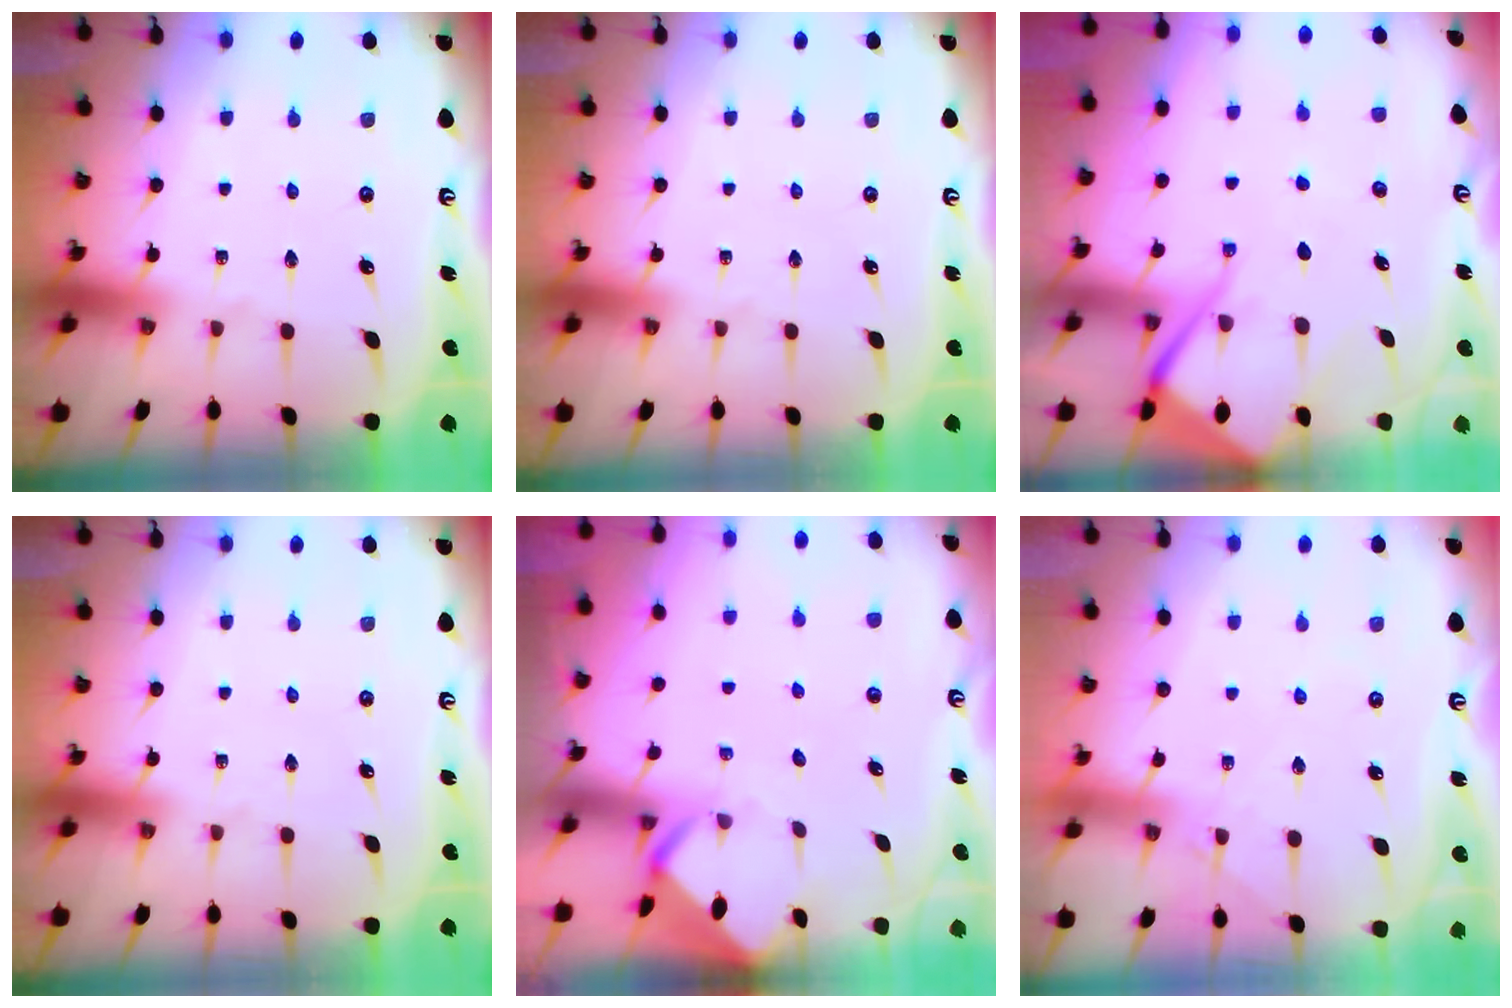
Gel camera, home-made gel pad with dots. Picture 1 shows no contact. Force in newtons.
{"total": 0.0}
{"total": 10.9, "press": 10.9, "slide": 1.0}
{"total": 0.0}
{"total": 3.0, "press": 3.0, "slide": 0.1}
{"total": 3.1, "press": 3.1, "slide": 0.5}